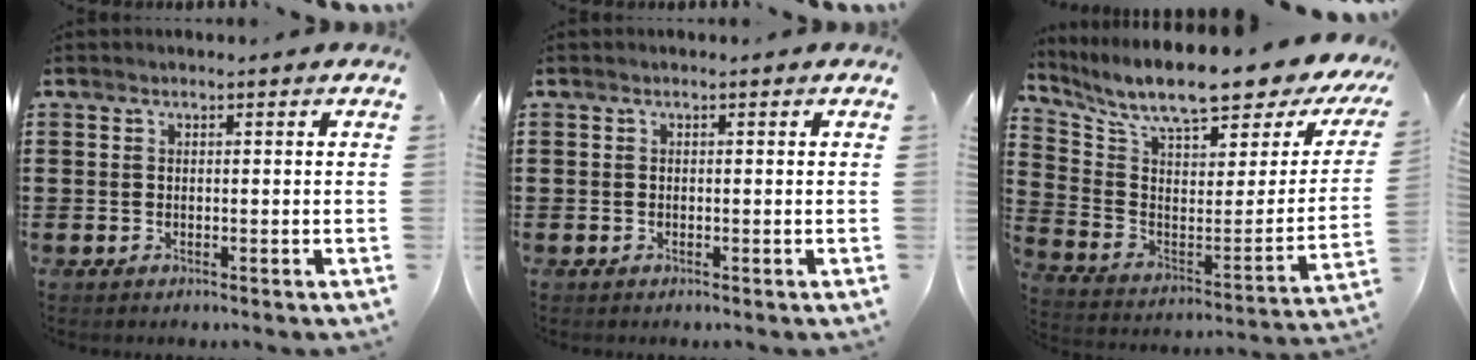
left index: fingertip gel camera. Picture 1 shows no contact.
{"total": 0.0}
{"total": 10.4, "force": [8.3, 1.2, 6.0], "torque": [-0.132, -0.067, 0.137]}